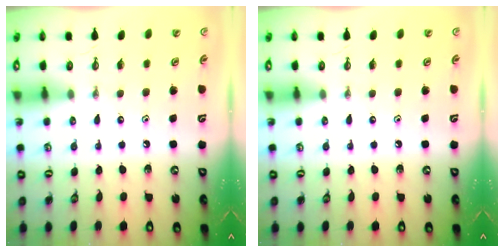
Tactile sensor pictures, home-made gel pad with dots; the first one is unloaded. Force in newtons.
{"total": 0.0}